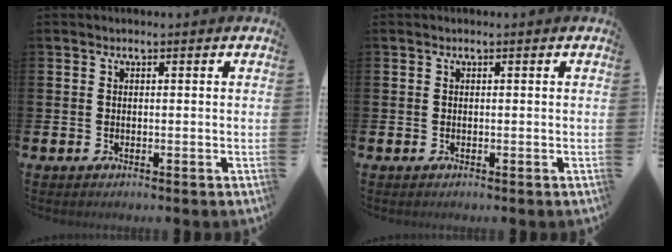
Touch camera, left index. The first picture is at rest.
{"total": 0.0}